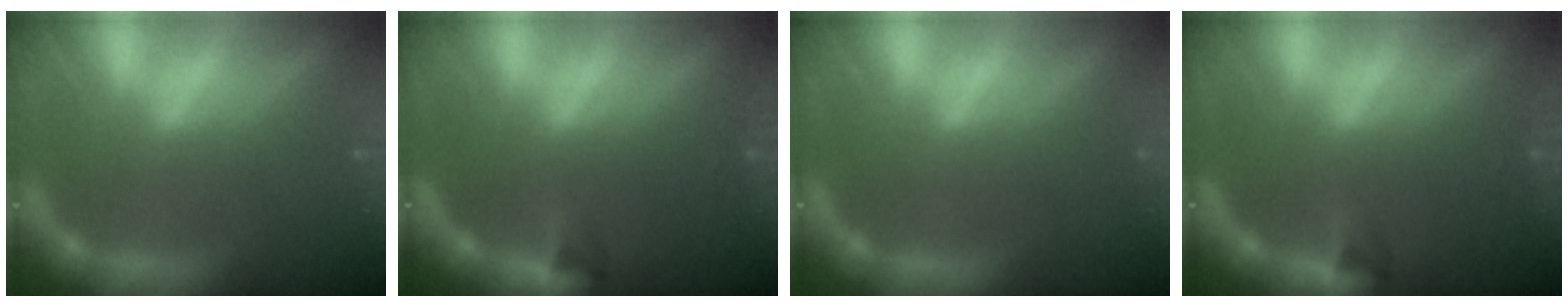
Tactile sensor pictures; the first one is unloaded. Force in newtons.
{"total": 1.4}
{"total": 0.0}
{"total": 1.4}